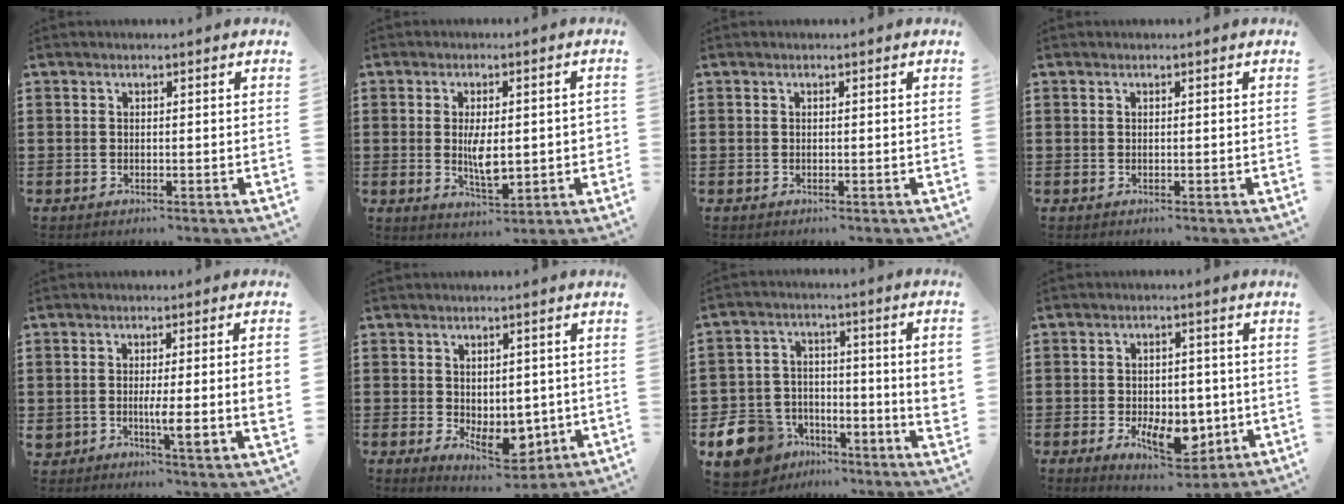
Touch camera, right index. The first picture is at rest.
{"total": 6.6, "force": [0.0, 2.5, 6.1], "torque": [-0.115, -0.002, -0.007]}
{"total": 0.0}
{"total": 0.0}
{"total": 6.2, "force": [-0.6, 1.6, 6.0], "torque": [-0.107, -0.005, -0.016]}
{"total": 5.8, "force": [-0.6, 4.2, 3.9], "torque": [-0.048, 0.006, -0.009]}
{"total": 11.4, "force": [-4.3, 7.6, 7.2], "torque": [-0.180, 0.016, -0.079]}
{"total": 8.0, "force": [-2.4, 4.7, 6.0], "torque": [-0.097, 0.002, -0.040]}